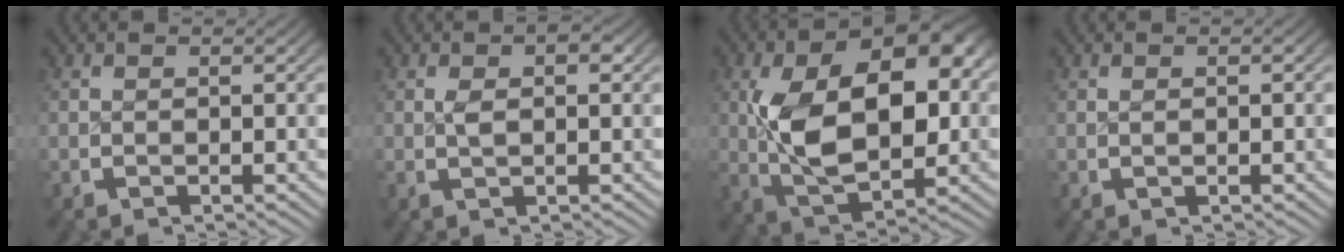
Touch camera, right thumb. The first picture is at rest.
{"total": 1.9, "force": [0.3, 1.0, 1.6], "torque": [-0.030, -0.005, 0.008]}
{"total": 13.5, "force": [0.5, 8.0, 10.8], "torque": [-0.215, -0.027, 0.024]}
{"total": 0.6, "force": [0.0, 0.2, 0.6], "torque": [-0.012, -0.006, 0.003]}